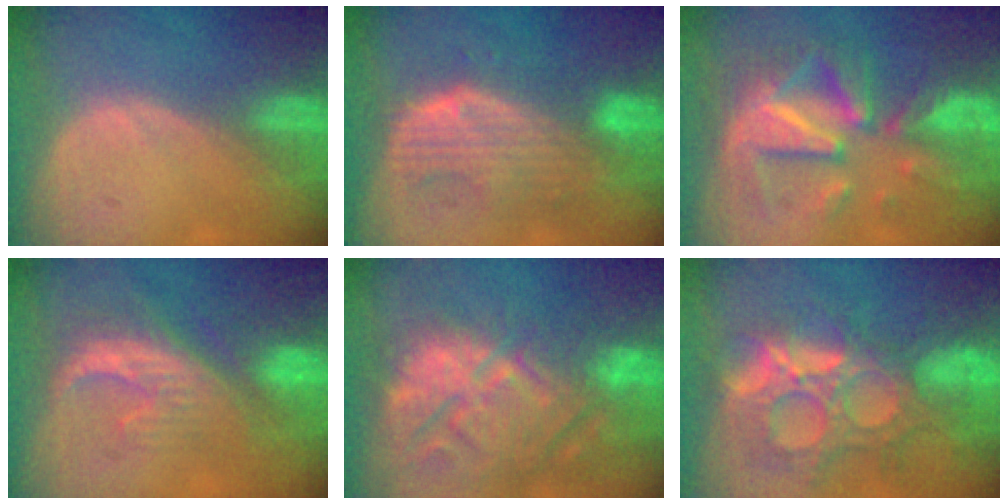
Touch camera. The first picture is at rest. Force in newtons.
{"total": 10.1, "press": 8.8, "slide": 4.9}
{"total": 11.8, "press": 11.7, "slide": 1.2}
{"total": 8.5, "press": 8.3, "slide": 1.6}
{"total": 15.3, "press": 13.0, "slide": 7.9}
{"total": 14.5, "press": 12.1, "slide": 7.9}